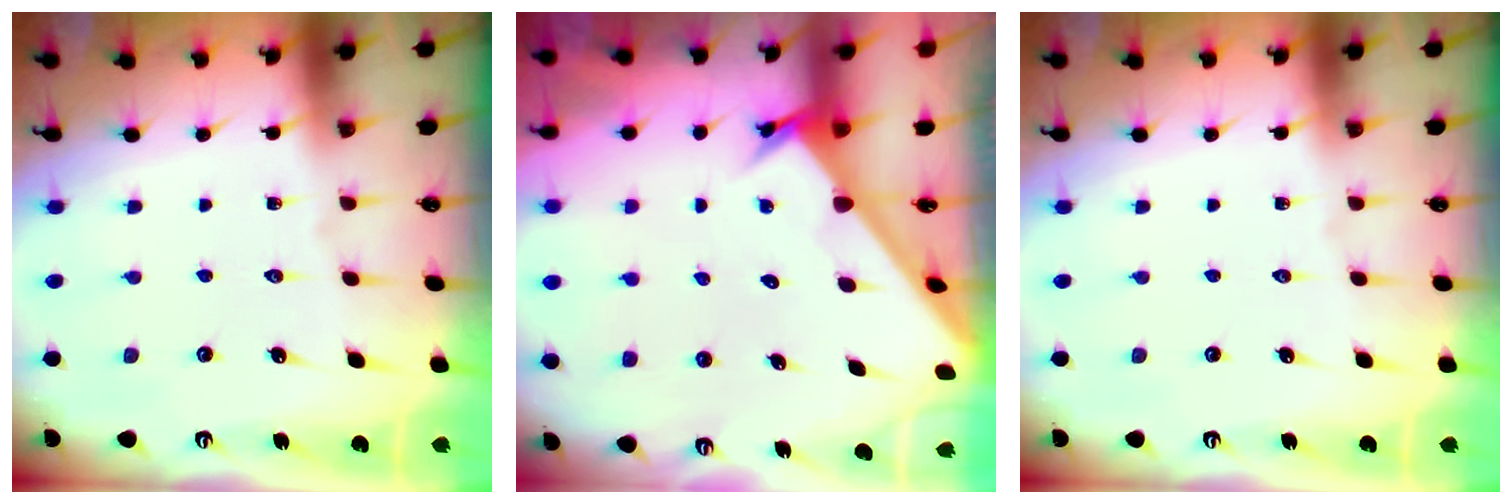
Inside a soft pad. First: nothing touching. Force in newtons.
{"total": 2.7, "press": 2.7, "slide": 0.2}
{"total": 0.0}